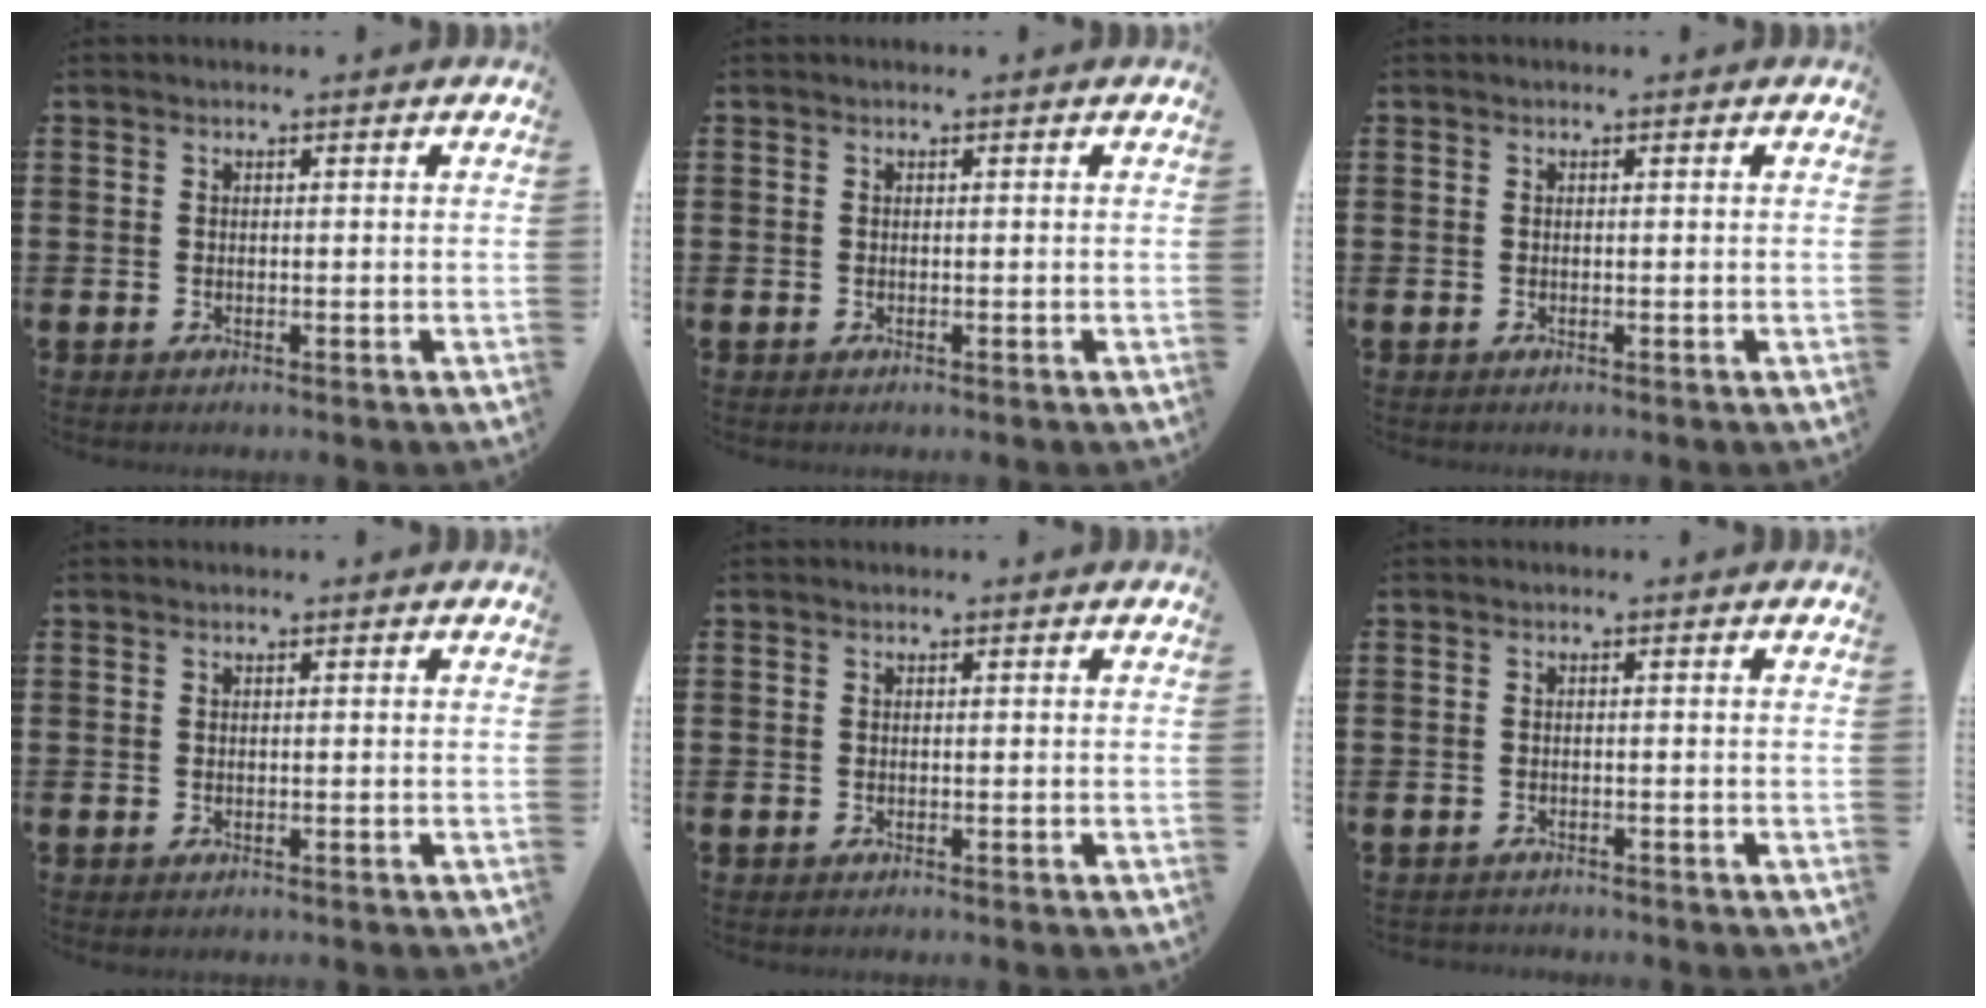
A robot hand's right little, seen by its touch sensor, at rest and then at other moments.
{"total": 0.0}
{"total": 0.0}
{"total": 0.0}
{"total": 0.0}
{"total": 0.7, "force": [-0.7, 0.1, -0.1], "torque": [0.000, -0.001, -0.014]}